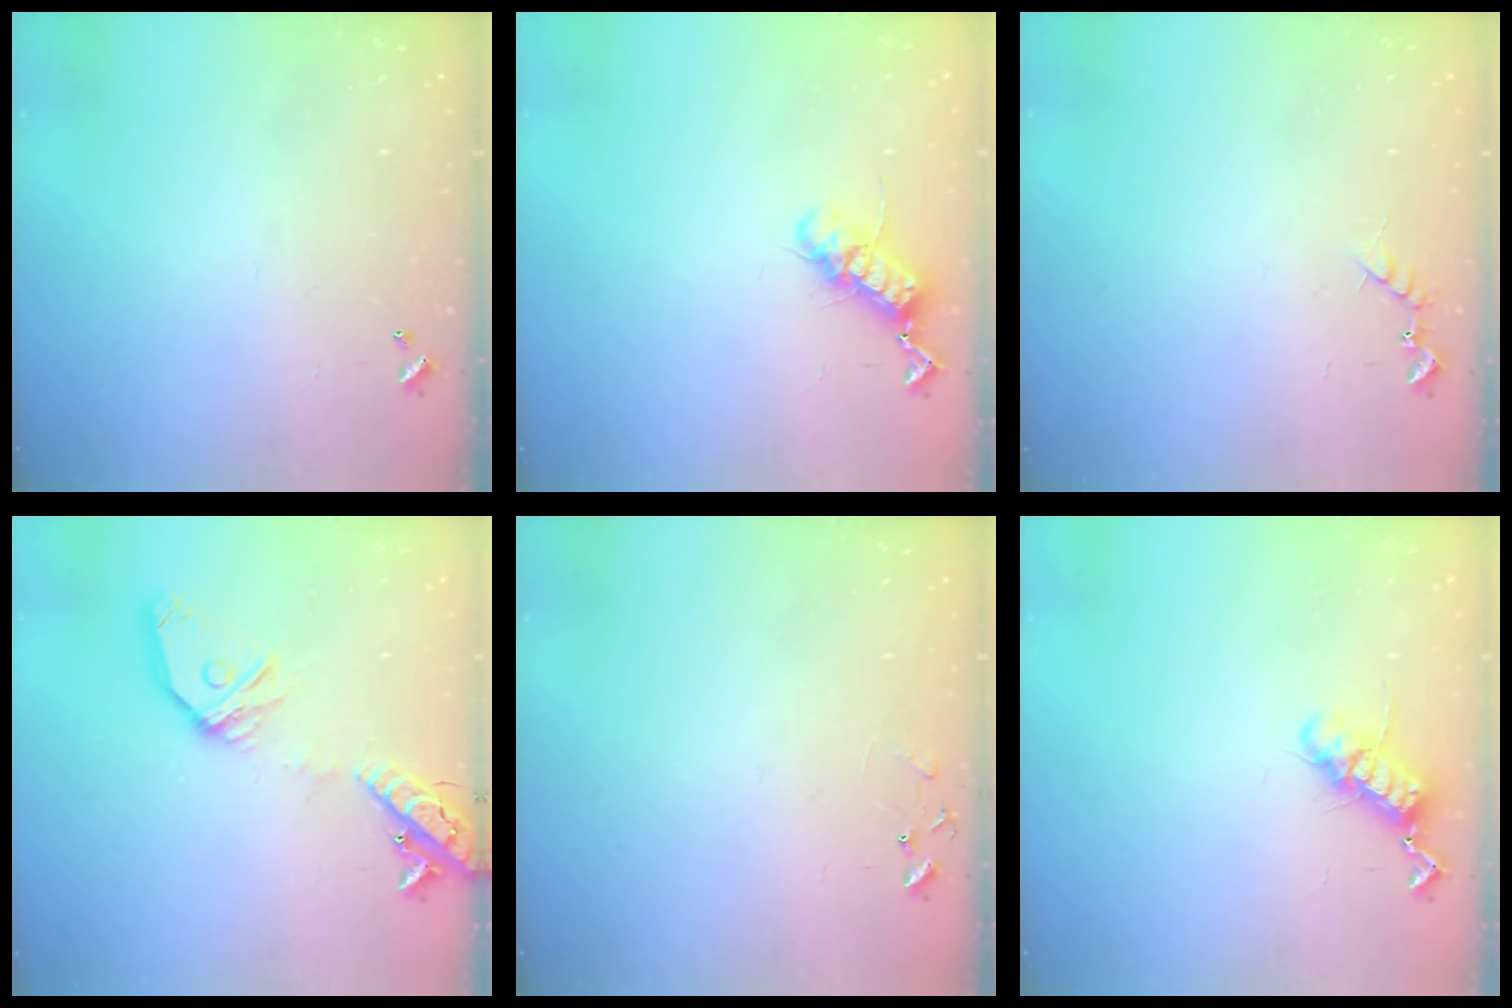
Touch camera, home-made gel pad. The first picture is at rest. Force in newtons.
{"total": 11.7, "press": 11.6, "slide": 1.2}
{"total": 6.0, "press": 6.0, "slide": 0.6}
{"total": 18.2, "press": 18.0, "slide": 3.2}
{"total": 6.4, "press": 6.4, "slide": 0.4}
{"total": 11.7, "press": 11.6, "slide": 1.2}